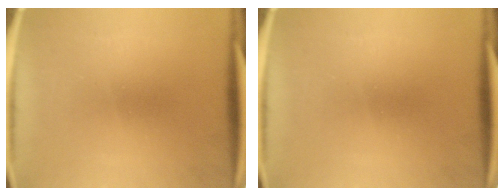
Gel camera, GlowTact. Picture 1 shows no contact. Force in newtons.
{"total": 0.0}